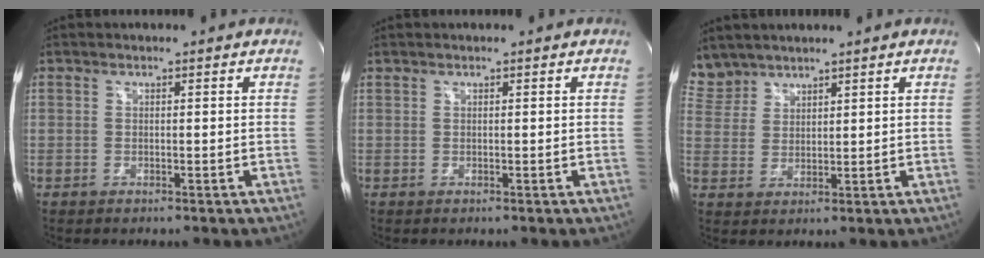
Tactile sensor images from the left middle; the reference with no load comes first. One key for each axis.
{"total": 0.0}
{"total": 4.7, "fx": 4.4, "fy": 1.6, "fz": -0.4, "tx": 0.001, "ty": 0.012, "tz": 0.100}